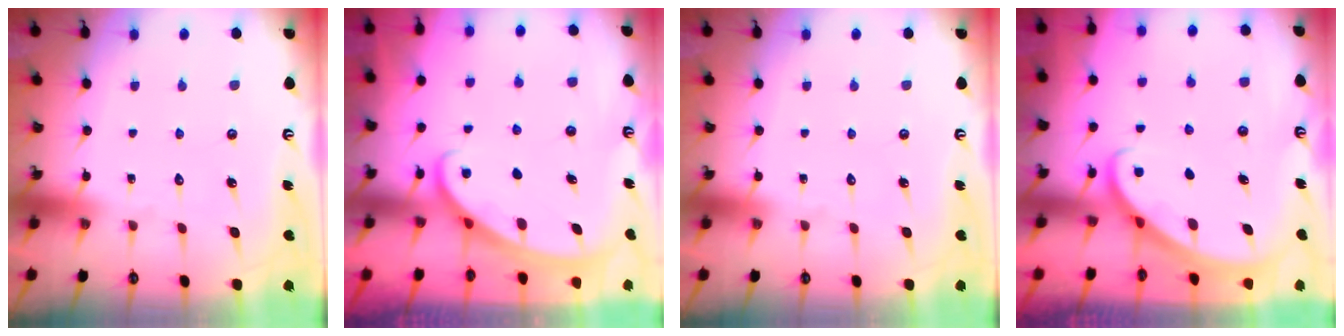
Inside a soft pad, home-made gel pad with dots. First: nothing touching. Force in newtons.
{"total": 1.8, "press": 1.8, "slide": 0.1}
{"total": 0.0}
{"total": 2.7, "press": 2.7, "slide": 0.2}